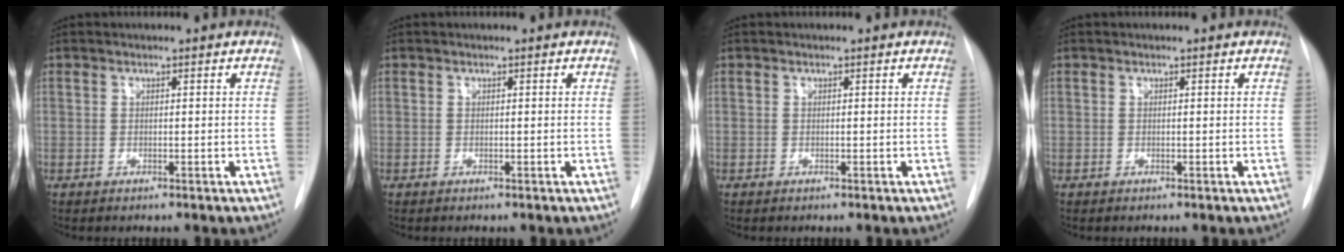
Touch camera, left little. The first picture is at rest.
{"total": 0.0}
{"total": 0.0}
{"total": 0.0}